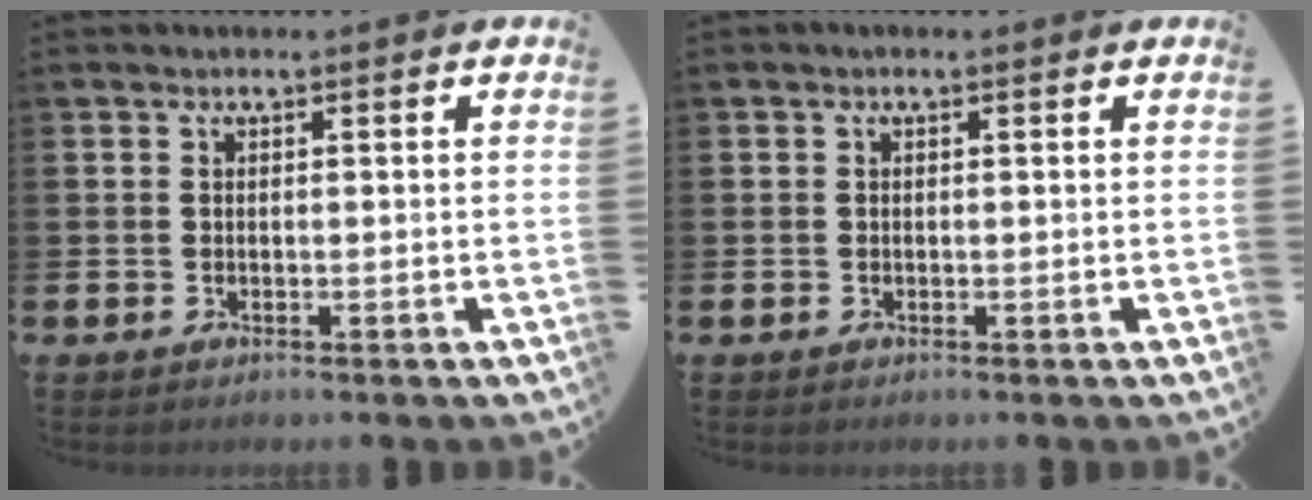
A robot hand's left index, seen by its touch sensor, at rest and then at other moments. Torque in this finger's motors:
{"motor_torque": [0.69, -0.61, 0.02, 0.02]}